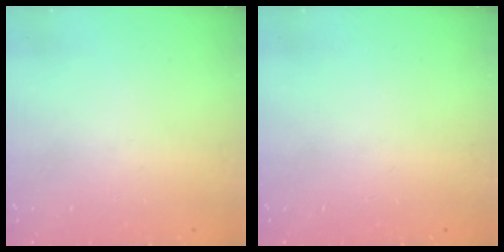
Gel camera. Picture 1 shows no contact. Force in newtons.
{"total": 0.0}